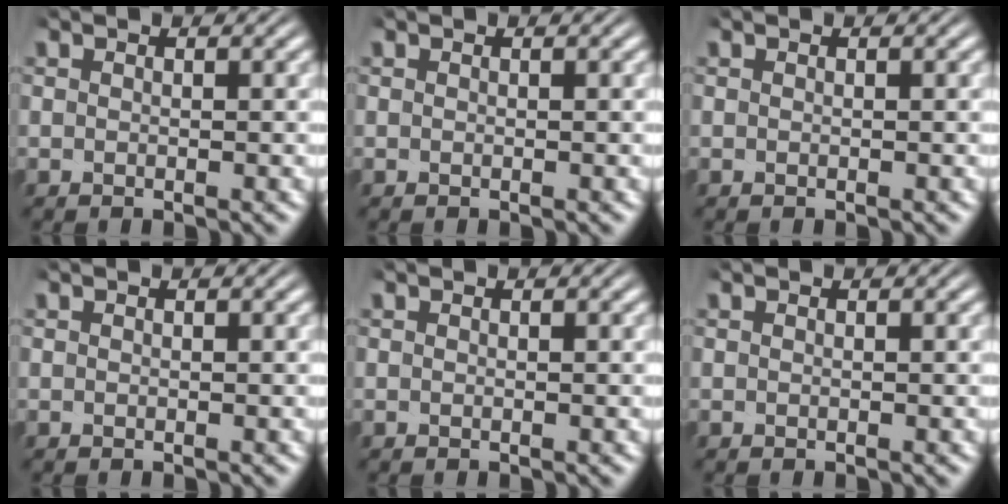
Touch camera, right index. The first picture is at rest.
{"total": 0.0}
{"total": 0.0}
{"total": 0.0}
{"total": 0.0}
{"total": 0.0}